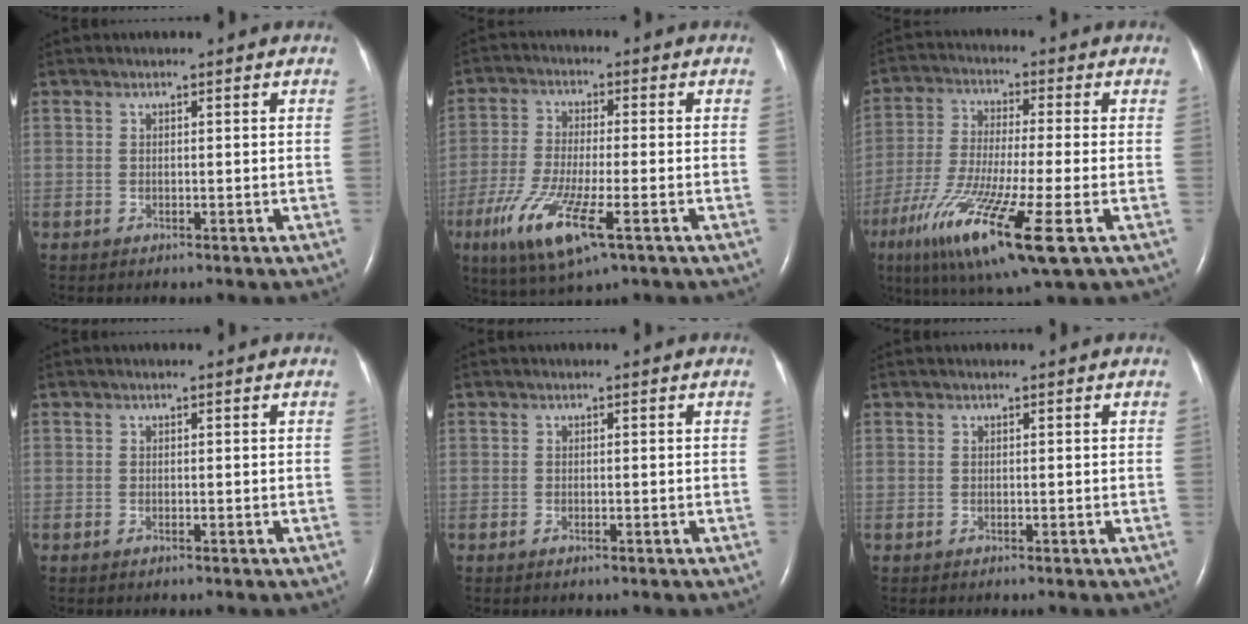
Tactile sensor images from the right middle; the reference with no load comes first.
{"total": 11.4, "force": [-5.1, 2.1, 10.0], "torque": [-0.205, -0.030, -0.089]}
{"total": 16.5, "force": [-7.3, 1.2, 14.8], "torque": [-0.291, -0.043, -0.126]}
{"total": 0.0}
{"total": 0.6, "force": [-0.3, 0.2, 0.4], "torque": [-0.008, -0.001, -0.003]}
{"total": 0.0}